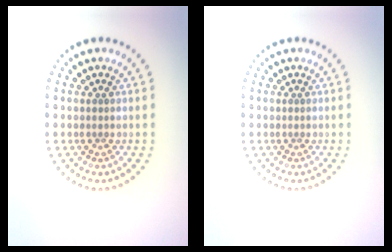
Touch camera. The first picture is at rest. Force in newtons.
{"total": 0.0}